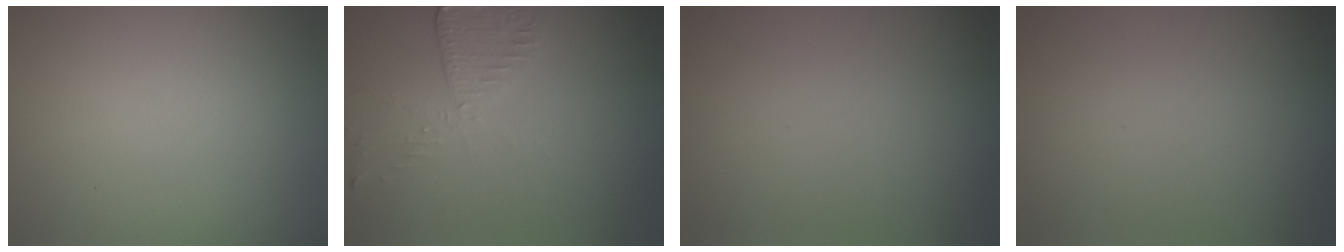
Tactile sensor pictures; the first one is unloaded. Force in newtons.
{"total": 2.6, "press": 2.3, "slide": 1.2}
{"total": 0.0}
{"total": 0.0}